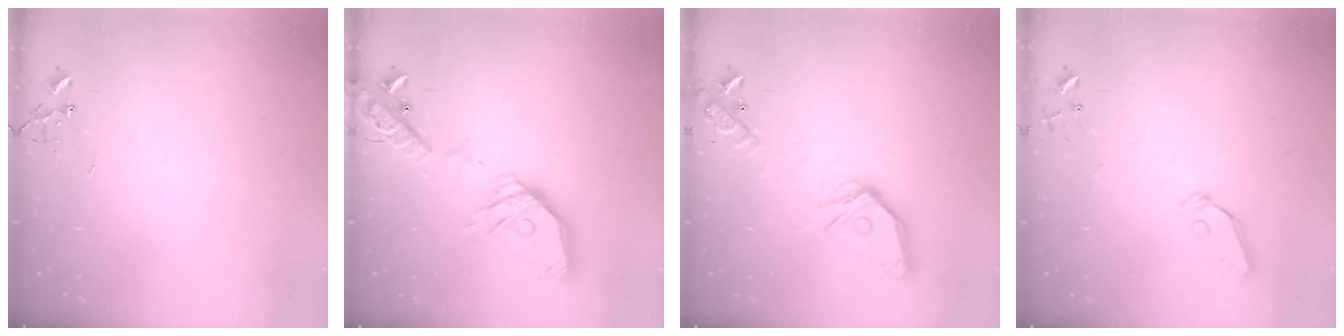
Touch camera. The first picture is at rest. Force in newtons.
{"total": 21.9, "press": 21.6, "slide": 3.8}
{"total": 18.6, "press": 18.4, "slide": 2.5}
{"total": 5.3, "press": 5.3, "slide": 0.2}